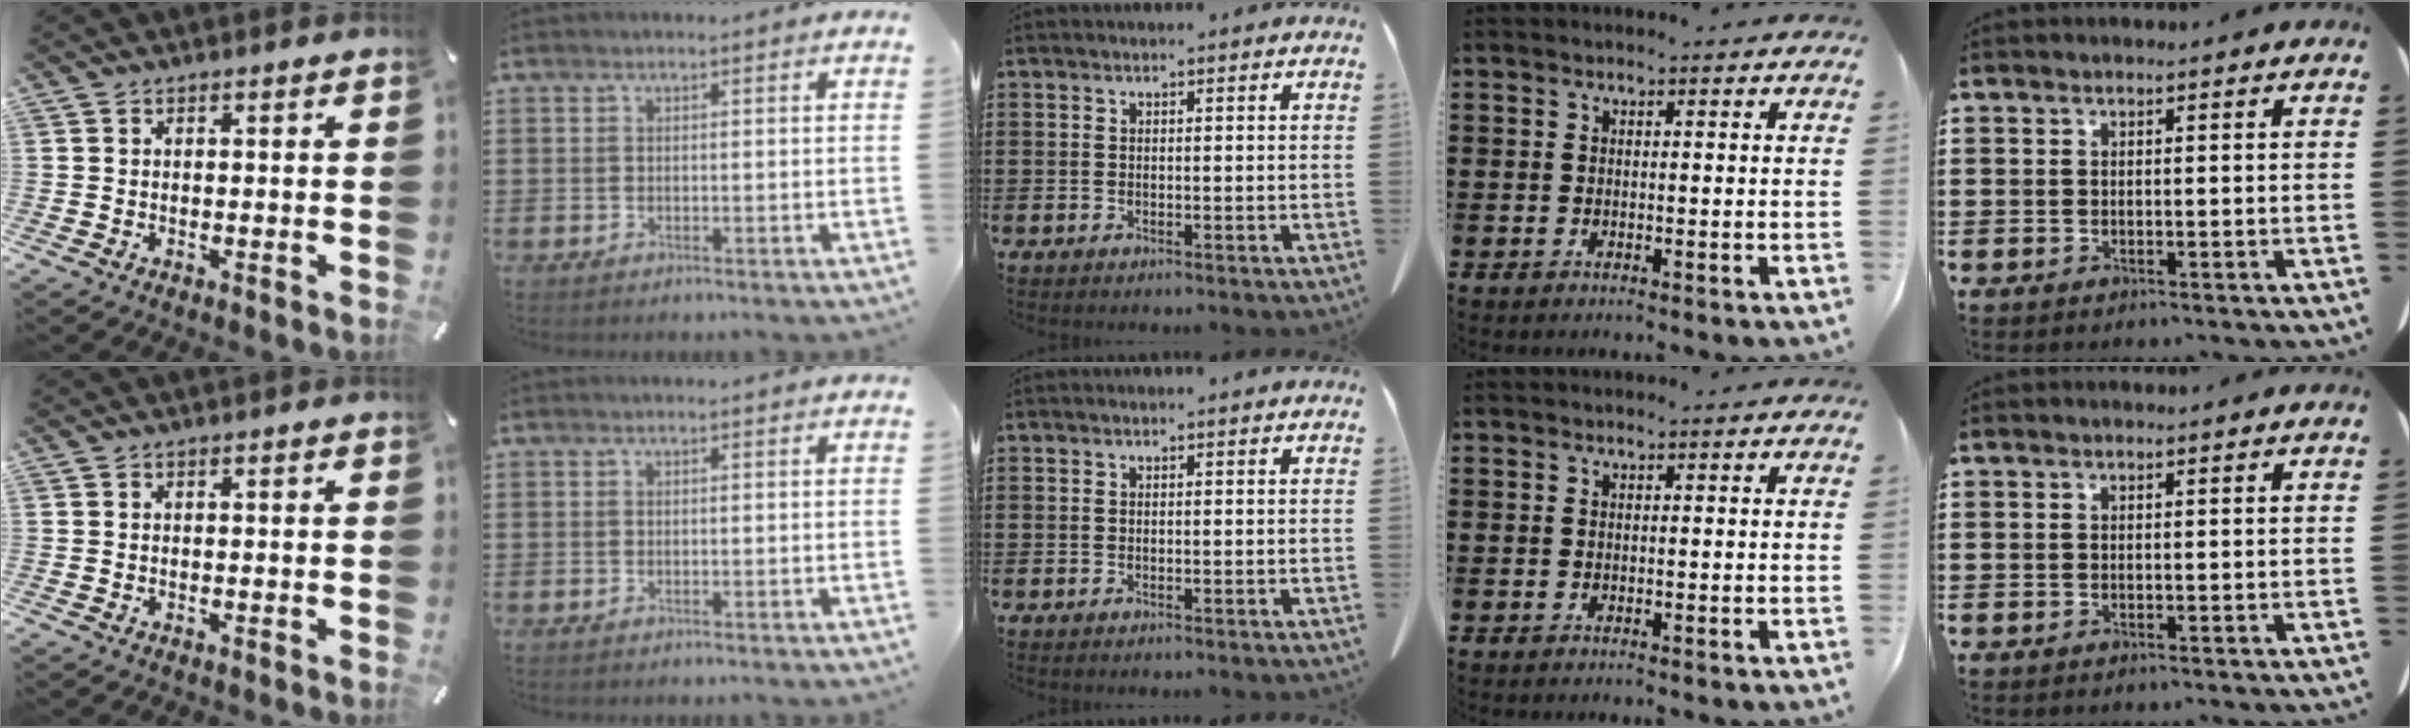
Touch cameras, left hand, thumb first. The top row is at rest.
{}